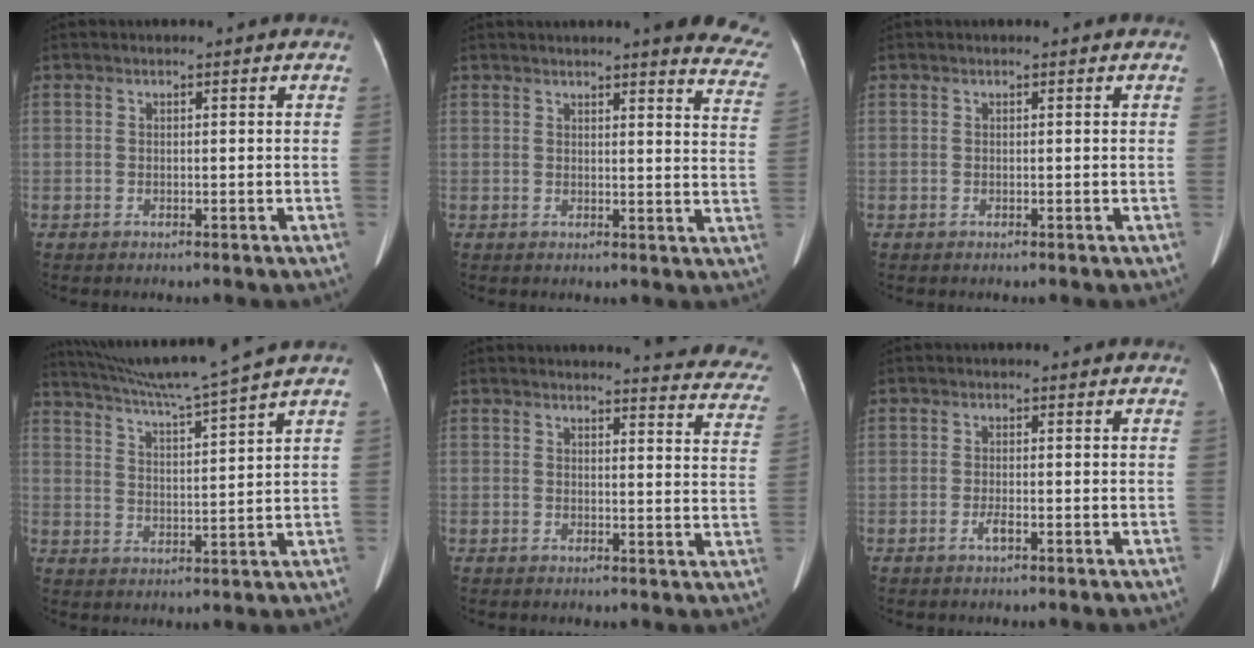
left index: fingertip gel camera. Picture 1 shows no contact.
{"total": 13.8, "force": [12.4, 1.5, 5.9], "torque": [-0.040, -0.053, 0.107]}
{"total": 0.0}
{"total": 12.6, "force": [11.1, -2.8, 5.3], "torque": [-0.101, -0.013, 0.181]}
{"total": 14.6, "force": [14.0, 1.9, 3.6], "torque": [-0.012, -0.083, 0.117]}
{"total": 2.1, "force": [-1.9, 0.2, 0.7], "torque": [-0.018, -0.001, -0.028]}